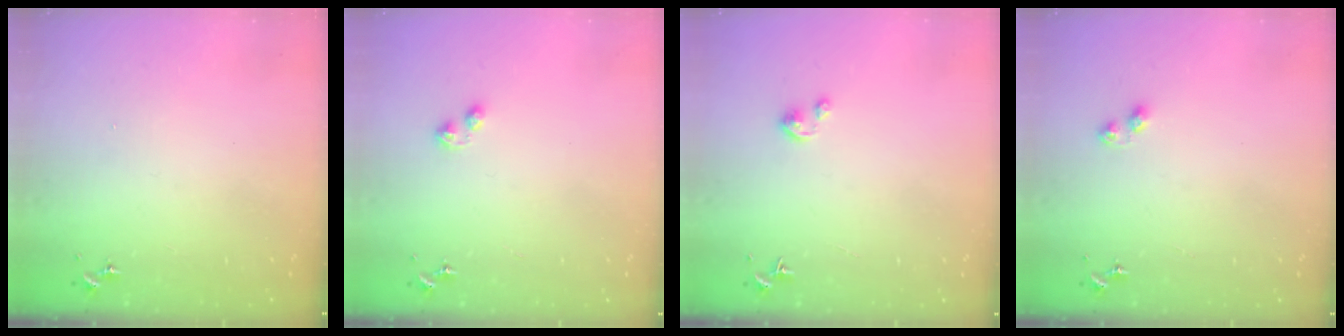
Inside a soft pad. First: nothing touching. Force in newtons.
{"total": 2.9, "press": 2.9, "slide": 0.4}
{"total": 2.6, "press": 2.6, "slide": 0.2}
{"total": 3.1, "press": 3.1, "slide": 0.3}